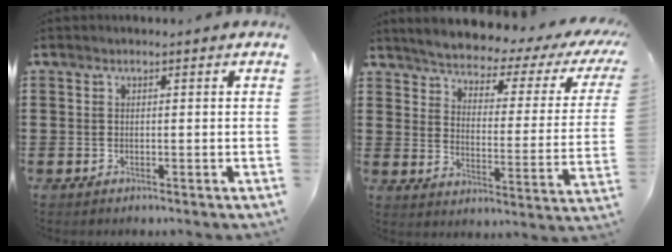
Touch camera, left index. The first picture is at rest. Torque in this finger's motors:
{"motor_torque": [2.14, 0.00, 1.05, 0.10]}